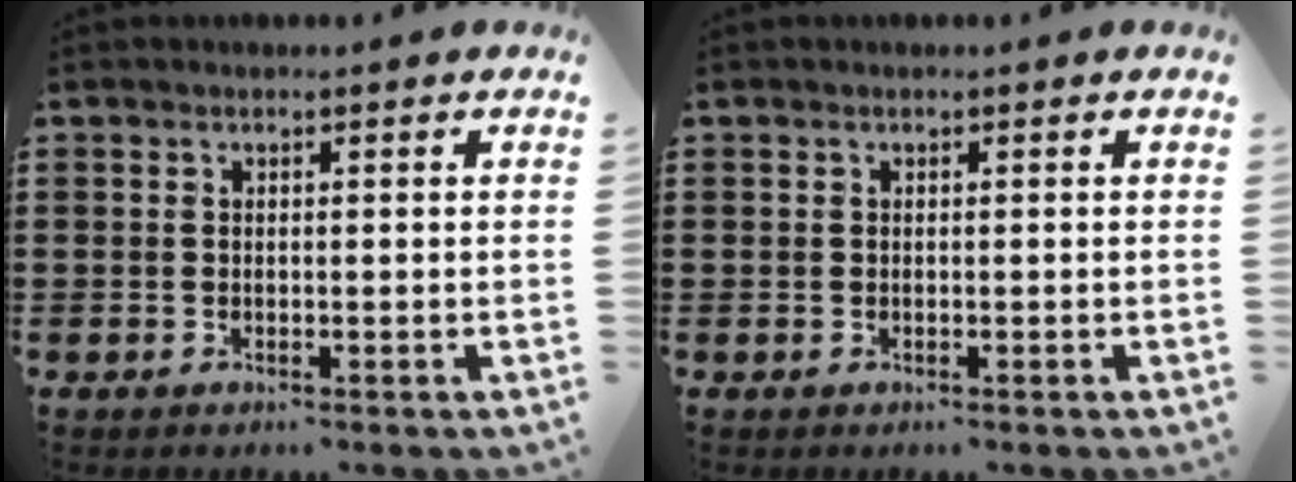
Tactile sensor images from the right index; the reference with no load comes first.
{"total": 0.0}